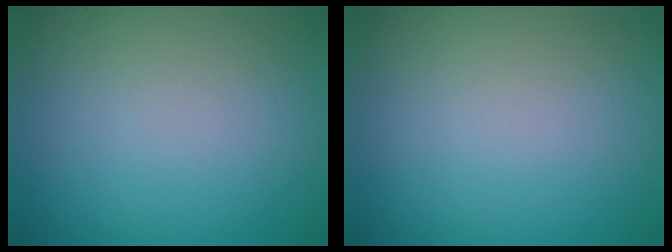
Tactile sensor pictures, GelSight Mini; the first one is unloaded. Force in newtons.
{"total": 0.0}